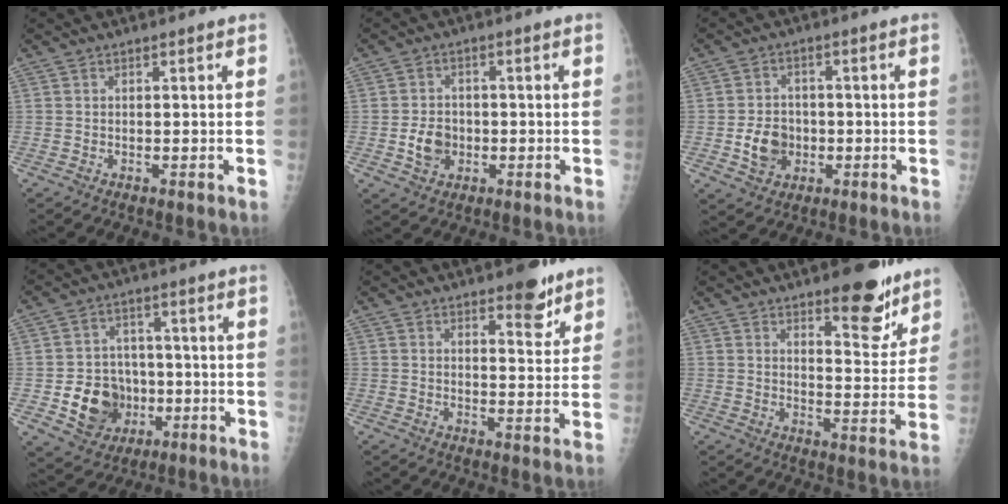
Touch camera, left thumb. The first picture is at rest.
{"total": 5.3, "force": [-1.4, 4.3, 2.7], "torque": [-0.032, 0.009, -0.025]}
{"total": 6.9, "force": [-1.7, 5.8, 3.4], "torque": [-0.037, 0.010, -0.028]}
{"total": 11.6, "force": [-3.1, 9.7, 5.4], "torque": [-0.047, 0.017, -0.042]}
{"total": 6.5, "force": [4.5, 2.5, 3.9], "torque": [-0.028, -0.028, 0.059]}
{"total": 11.4, "force": [7.9, 4.2, 7.1], "torque": [-0.057, -0.053, 0.112]}